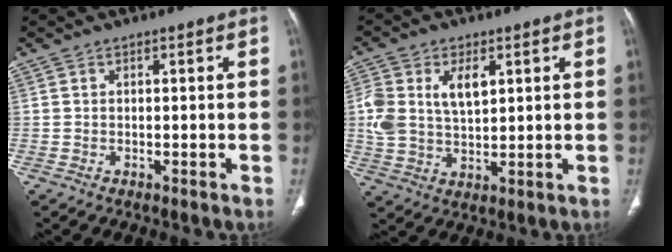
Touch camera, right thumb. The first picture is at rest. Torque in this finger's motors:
{"motor_torque": [0.09, 0.10, 0.33, 0.37, 0.05]}